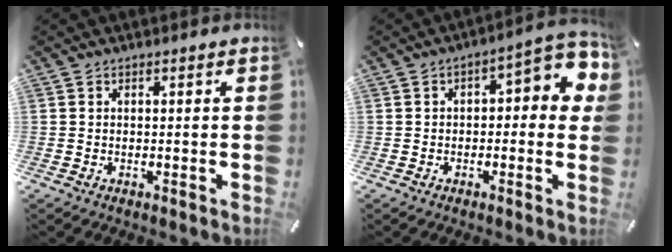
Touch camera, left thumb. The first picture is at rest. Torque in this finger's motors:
{"motor_torque": [0.27, 0.17, 0.48, 0.40, 0.07]}